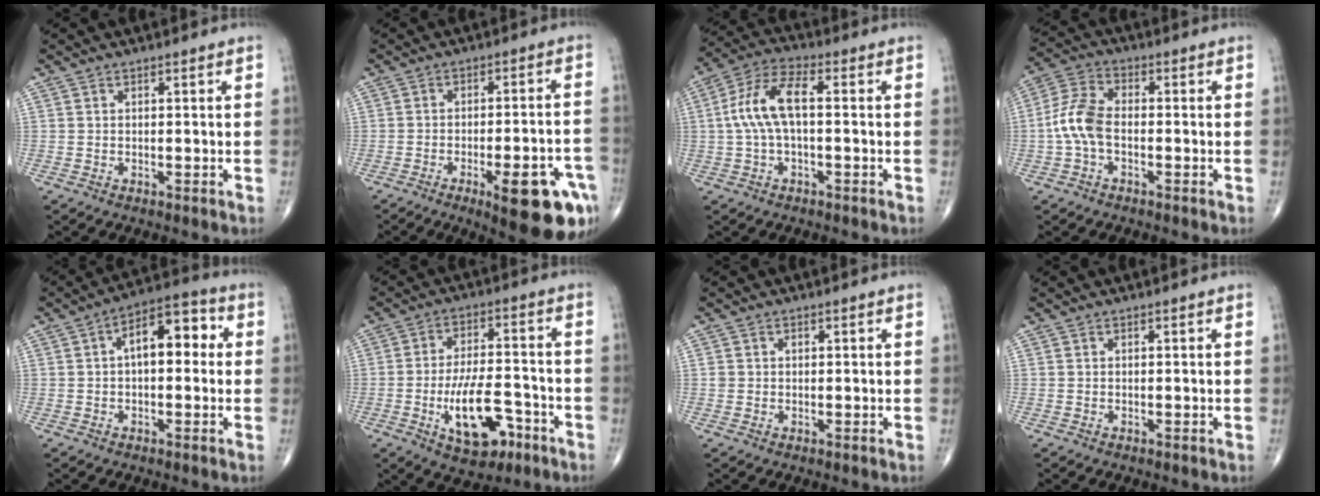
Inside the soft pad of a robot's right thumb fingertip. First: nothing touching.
{"total": 16.3, "force": [-7.6, 4.5, 13.7], "torque": [-0.134, 0.029, -0.091]}
{"total": 9.8, "force": [0.2, 4.1, 8.9], "torque": [-0.197, 0.034, 0.000]}
{"total": 7.8, "force": [-1.4, 4.4, 6.3], "torque": [-0.140, 0.025, -0.036]}
{"total": 10.2, "force": [1.3, 5.3, 8.6], "torque": [-0.105, 0.033, 0.008]}
{"total": 13.1, "force": [-5.3, 6.2, 10.2], "torque": [-0.157, 0.027, -0.080]}
{"total": 1.0, "force": [0.2, 0.9, 0.4], "torque": [-0.001, 0.001, 0.004]}
{"total": 0.0}